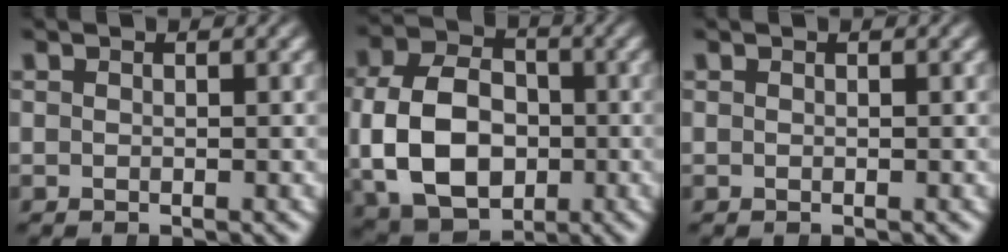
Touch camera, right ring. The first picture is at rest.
{"total": 11.5, "force": [-1.2, 9.0, 7.0], "torque": [-0.150, -0.034, -0.010]}
{"total": 0.0}